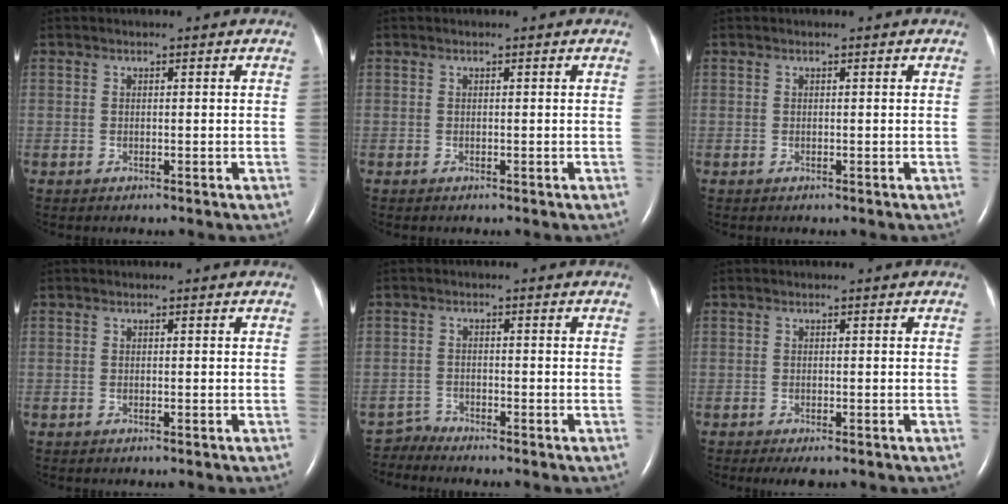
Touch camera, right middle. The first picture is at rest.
{"total": 0.0}
{"total": 0.0}
{"total": 0.0}
{"total": 2.2, "force": [-1.9, -0.4, -1.2], "torque": [0.028, -0.016, -0.036]}
{"total": 2.5, "force": [-1.7, 0.8, 1.6], "torque": [-0.024, -0.007, -0.022]}